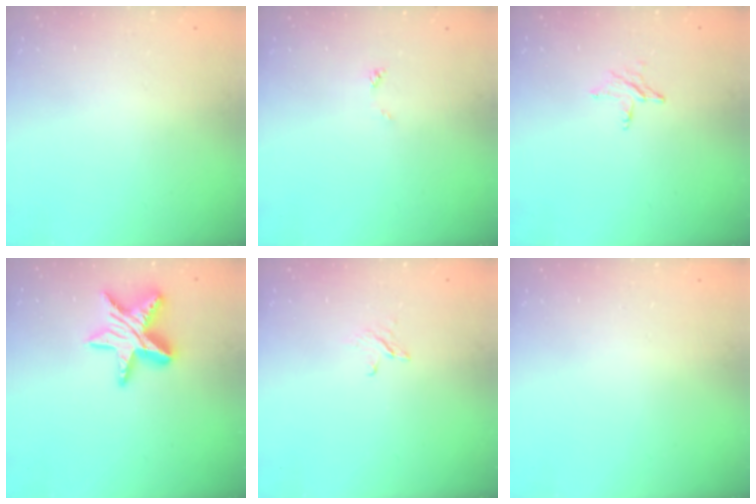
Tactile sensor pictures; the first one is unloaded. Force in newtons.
{"total": 0.0}
{"total": 3.6, "press": 3.6, "slide": 0.4}
{"total": 16.8, "press": 16.7, "slide": 1.4}
{"total": 2.5, "press": 2.5, "slide": 0.3}
{"total": 0.0}